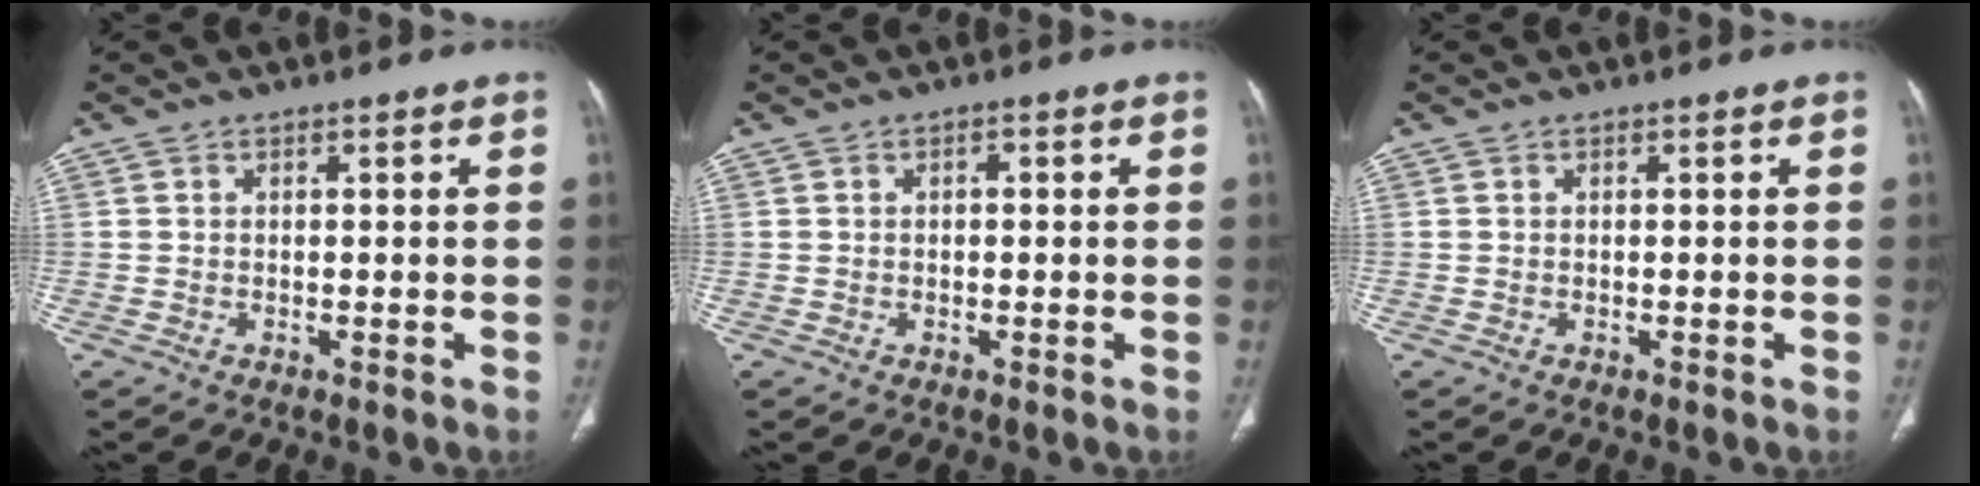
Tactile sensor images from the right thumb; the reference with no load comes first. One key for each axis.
{"total": 1.0, "fx": 0.1, "fy": 0.6, "fz": 0.8, "tx": -0.009, "ty": 0.002, "tz": 0.001}
{"total": 0.0}